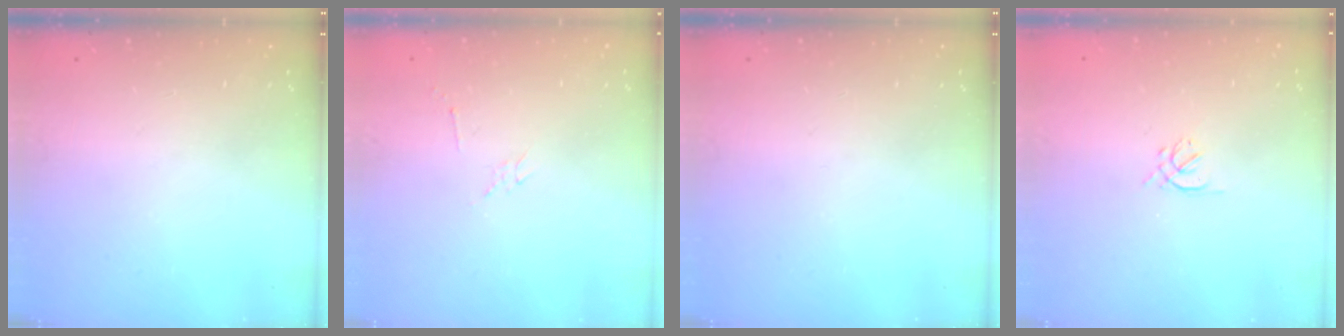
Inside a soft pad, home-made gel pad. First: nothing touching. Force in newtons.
{"total": 2.3, "press": 2.3, "slide": 0.4}
{"total": 0.0}
{"total": 1.6, "press": 1.5, "slide": 0.6}